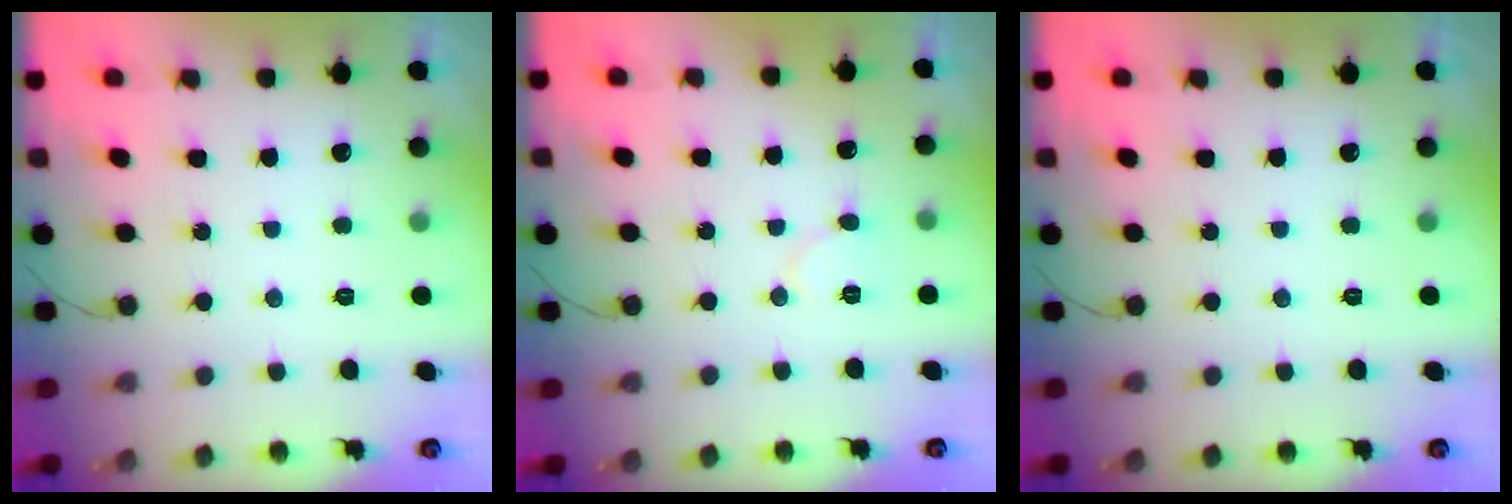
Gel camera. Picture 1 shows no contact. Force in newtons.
{"total": 5.8, "press": 5.7, "slide": 0.5}
{"total": 0.0}